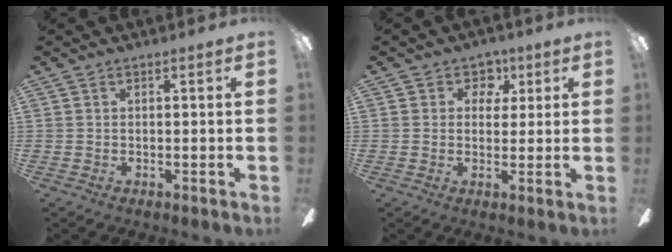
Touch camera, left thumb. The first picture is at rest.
{"total": 4.9, "force": [2.1, 4.2, 1.5], "torque": [-0.010, -0.005, 0.033]}